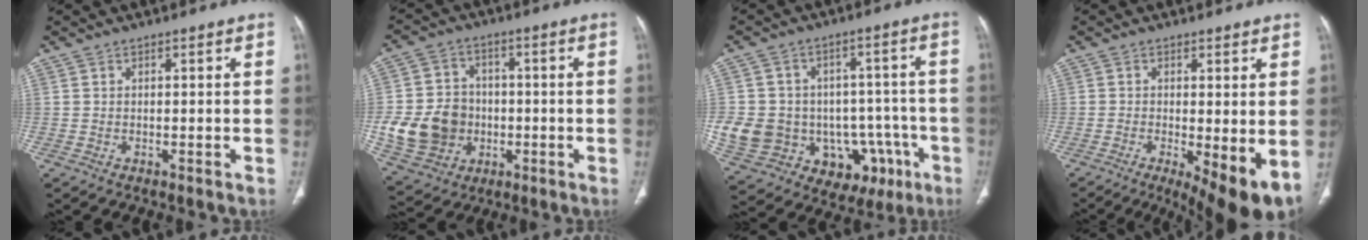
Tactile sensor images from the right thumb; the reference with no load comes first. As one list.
[{"total": 13.9, "force": [-2.0, 11.9, 6.8], "torque": [-0.106, 0.013, -0.023]}, {"total": 23.0, "force": [-6.0, 18.1, 12.9], "torque": [-0.208, 0.056, -0.058]}, {"total": 10.9, "force": [-2.6, 3.4, 10.1], "torque": [-0.148, -0.025, -0.031]}]